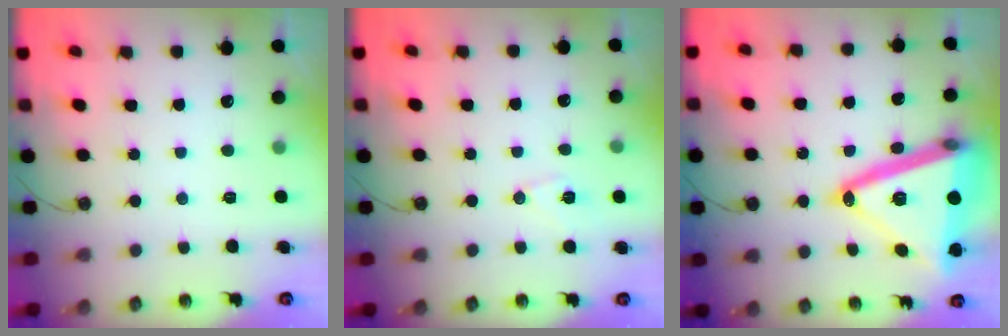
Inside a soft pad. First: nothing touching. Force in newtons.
{"total": 6.3, "press": 6.1, "slide": 1.6}
{"total": 29.4, "press": 29.1, "slide": 4.1}